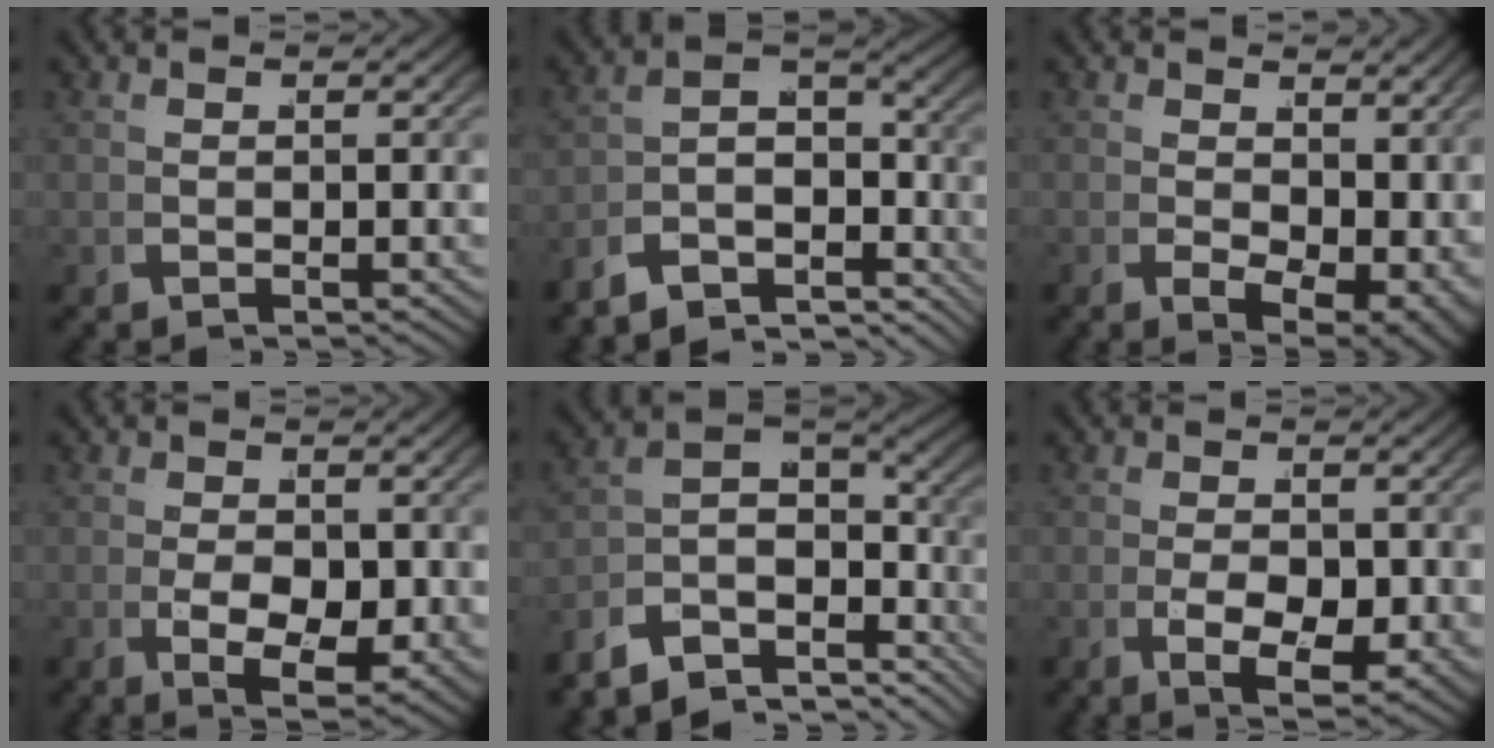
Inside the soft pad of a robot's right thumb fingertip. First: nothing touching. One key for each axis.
{"total": 9.5, "fx": -3.7, "fy": 5.5, "fz": 6.7, "tx": -0.118, "ty": -0.018, "tz": -0.060}
{"total": 5.7, "fx": -0.2, "fy": 3.6, "fz": 4.5, "tx": -0.075, "ty": -0.040, "tz": 0.018}
{"total": 7.5, "fx": -1.4, "fy": 4.4, "fz": 5.8, "tx": -0.107, "ty": -0.040, "tz": 0.000}
{"total": 10.3, "fx": -1.4, "fy": 5.8, "fz": 8.4, "tx": -0.135, "ty": 0.003, "tz": -0.031}
{"total": 6.7, "fx": -1.3, "fy": 3.8, "fz": 5.3, "tx": -0.098, "ty": -0.032, "tz": -0.004}